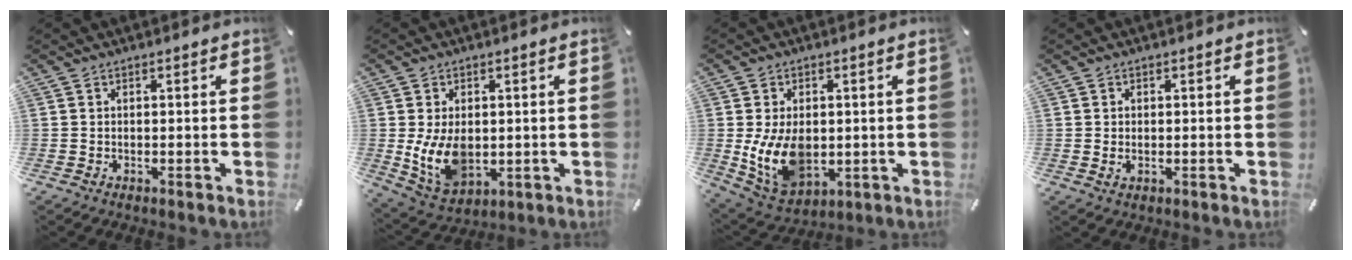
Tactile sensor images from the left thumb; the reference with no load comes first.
{"total": 10.3, "force": [-0.3, 7.3, 7.3], "torque": [-0.154, -0.003, -0.001]}
{"total": 12.3, "force": [-0.6, 8.8, 8.5], "torque": [-0.167, -0.003, -0.006]}
{"total": 1.1, "force": [0.1, 0.8, 0.8], "torque": [-0.008, 0.001, 0.000]}